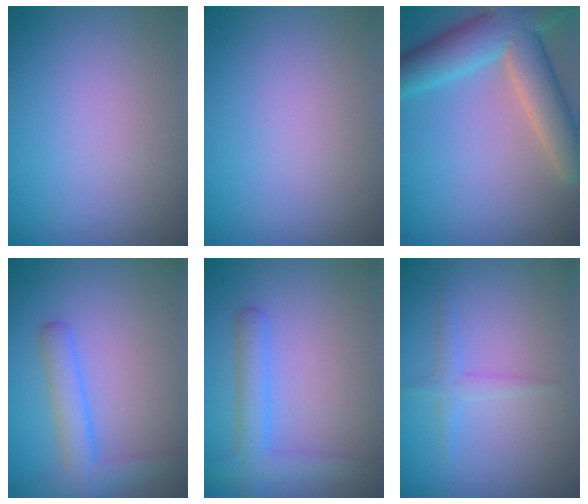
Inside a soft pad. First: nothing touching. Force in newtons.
{"total": 0.0}
{"total": 8.9, "press": 8.8, "slide": 0.8}
{"total": 3.3, "press": 3.3, "slide": 0.1}
{"total": 3.0, "press": 3.0, "slide": 0.2}
{"total": 1.4, "press": 1.4, "slide": 0.0}